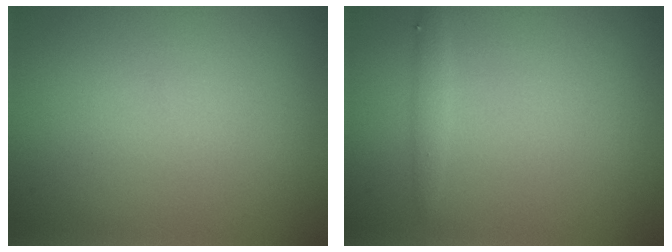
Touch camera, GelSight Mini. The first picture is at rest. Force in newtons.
{"total": 1.0, "press": 1.0, "slide": 0.1}